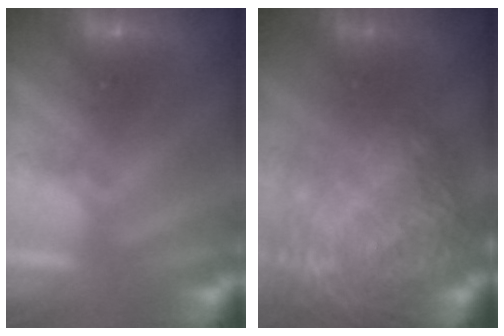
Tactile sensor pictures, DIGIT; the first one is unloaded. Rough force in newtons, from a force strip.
{"total": 7.4}